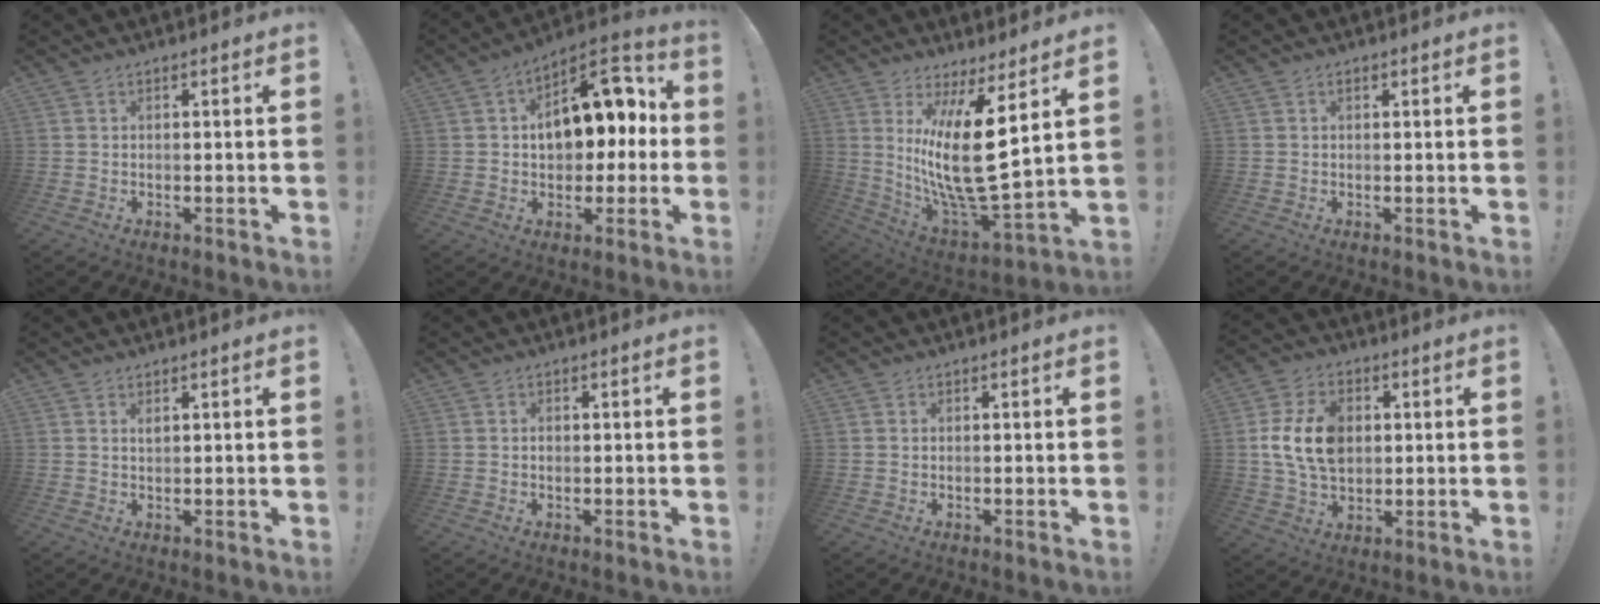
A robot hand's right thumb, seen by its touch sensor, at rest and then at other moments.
{"total": 15.2, "force": [2.8, 9.9, 11.2], "torque": [-0.151, 0.000, 0.049]}
{"total": 20.3, "force": [5.7, 5.5, 18.7], "torque": [-0.355, -0.064, 0.096]}
{"total": 0.6, "force": [0.3, 0.4, 0.4], "torque": [-0.008, 0.001, 0.006]}
{"total": 0.9, "force": [0.6, 0.3, 0.5], "torque": [-0.002, -0.004, 0.009]}
{"total": 0.5, "force": [0.0, 0.4, 0.3], "torque": [-0.007, 0.003, 0.000]}
{"total": 0.0}
{"total": 15.6, "force": [1.9, 11.1, 10.8], "torque": [-0.205, 0.004, 0.039]}